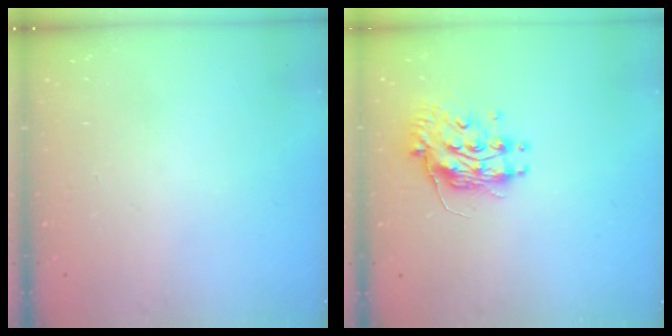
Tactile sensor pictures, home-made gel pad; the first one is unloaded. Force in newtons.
{"total": 10.6, "press": 10.6, "slide": 0.7}